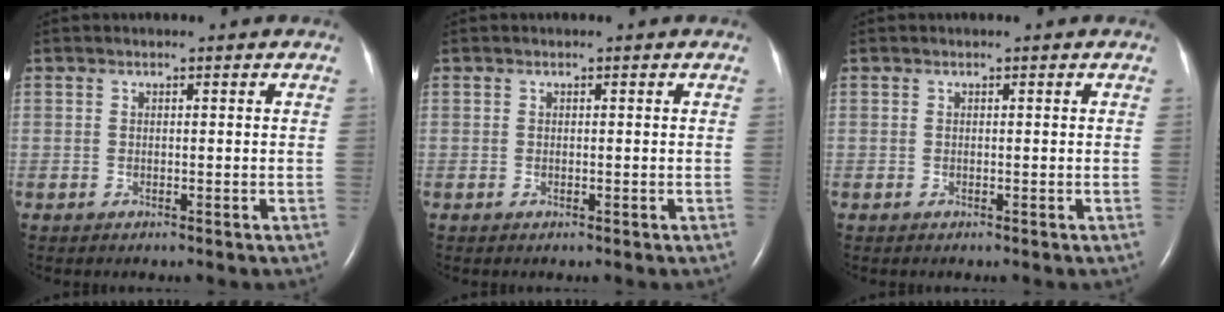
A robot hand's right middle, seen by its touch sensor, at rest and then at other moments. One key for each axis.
{"total": 0.0}
{"total": 0.0}